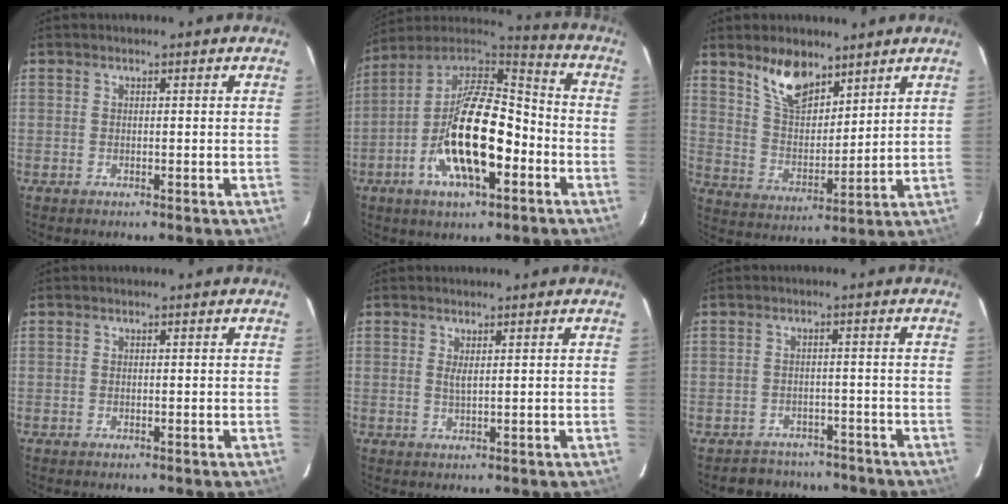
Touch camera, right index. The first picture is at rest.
{"total": 20.6, "force": [-6.7, 8.5, 17.6], "torque": [-0.334, -0.003, -0.127]}
{"total": 10.2, "force": [7.3, 4.6, 5.4], "torque": [-0.095, 0.004, 0.144]}
{"total": 0.0}
{"total": 1.3, "force": [0.6, 0.1, 1.1], "torque": [-0.022, -0.002, 0.010]}
{"total": 8.4, "force": [-7.1, 4.2, 1.2], "torque": [-0.034, 0.018, -0.090]}